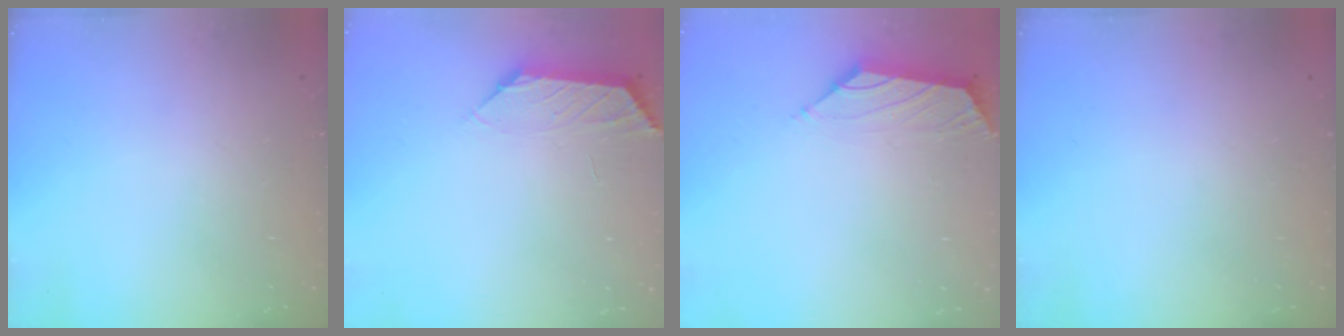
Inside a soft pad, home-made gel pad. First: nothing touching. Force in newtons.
{"total": 1.3, "press": 1.2, "slide": 0.4}
{"total": 1.7, "press": 1.6, "slide": 0.6}
{"total": 0.0}